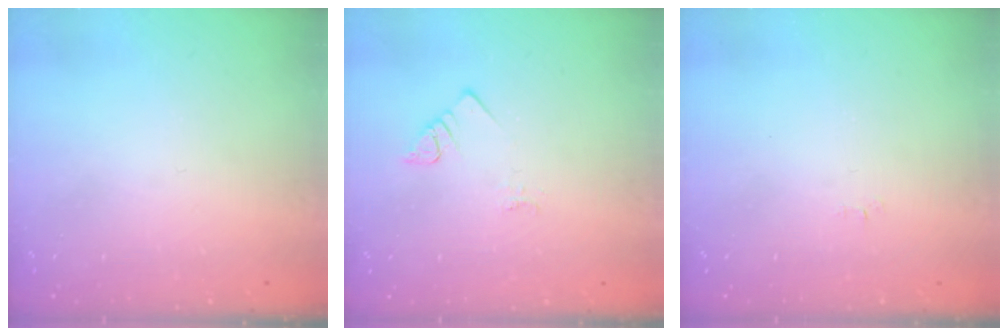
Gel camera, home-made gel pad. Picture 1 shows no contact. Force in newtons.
{"total": 2.3, "press": 2.3, "slide": 0.4}
{"total": 2.5, "press": 2.5, "slide": 0.3}